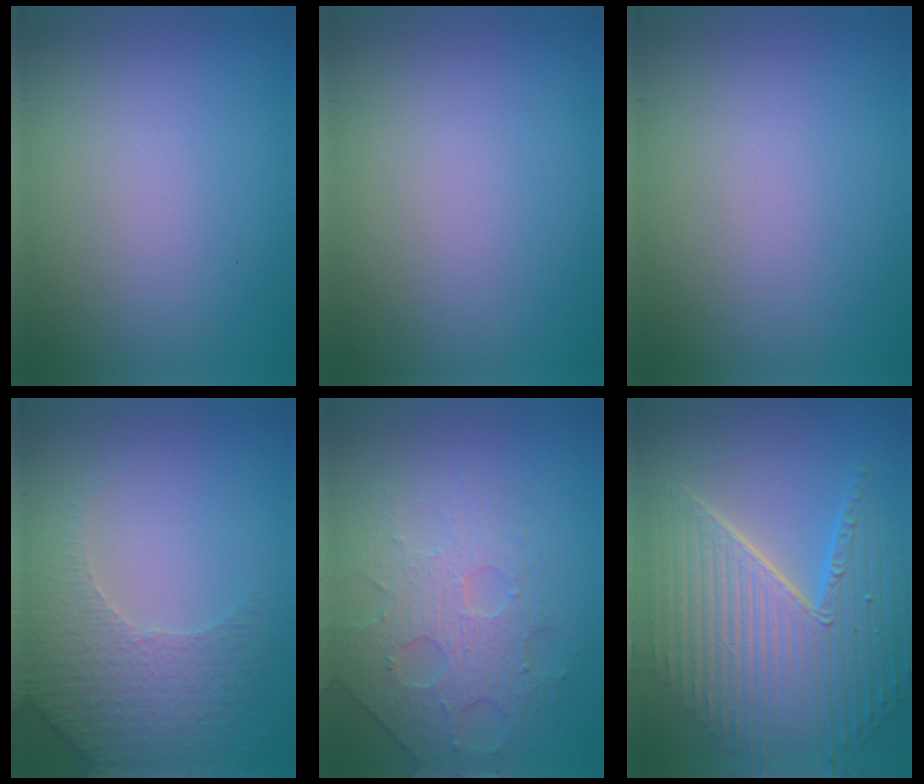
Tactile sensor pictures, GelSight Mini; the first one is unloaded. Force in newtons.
{"total": 0.0}
{"total": 0.0}
{"total": 4.7, "press": 3.6, "slide": 3.0}
{"total": 3.8, "press": 3.6, "slide": 1.2}
{"total": 11.2, "press": 7.3, "slide": 8.4}